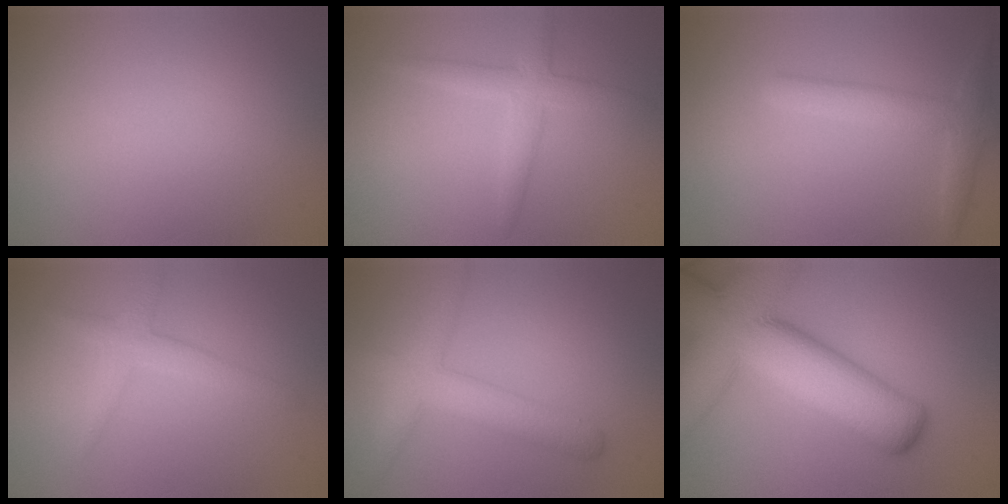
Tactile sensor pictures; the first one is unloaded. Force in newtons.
{"total": 2.6, "press": 2.6, "slide": 0.1}
{"total": 2.8, "press": 2.8, "slide": 0.1}
{"total": 2.3, "press": 2.3, "slide": 0.1}
{"total": 4.5, "press": 4.5, "slide": 0.2}
{"total": 14.0, "press": 14.0, "slide": 0.9}